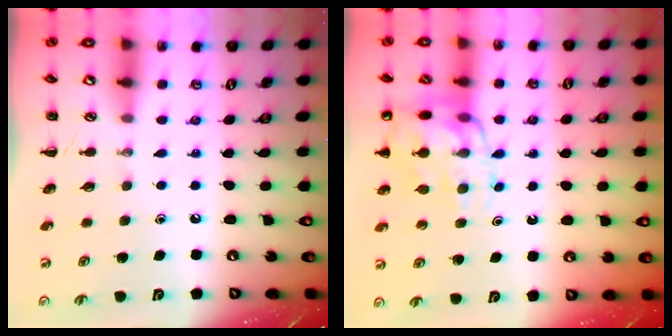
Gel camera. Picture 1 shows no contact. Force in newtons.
{"total": 14.7, "press": 14.5, "slide": 2.3}